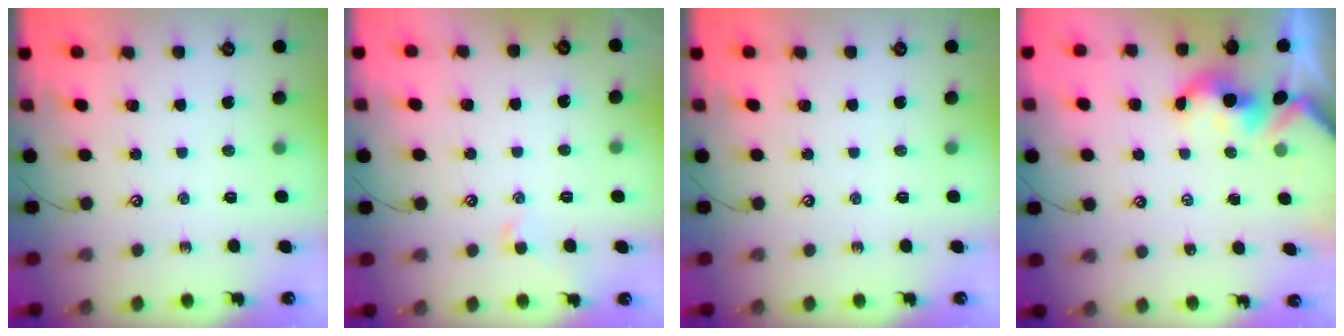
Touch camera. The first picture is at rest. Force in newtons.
{"total": 1.3, "press": 1.1, "slide": 0.7}
{"total": 0.0}
{"total": 1.7, "press": 1.7, "slide": 0.2}